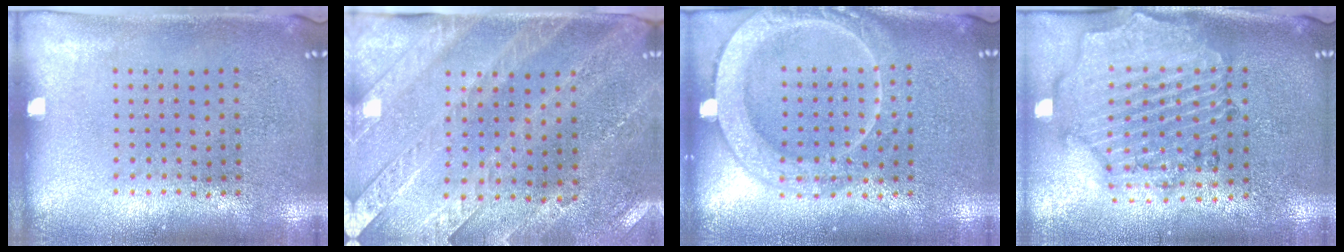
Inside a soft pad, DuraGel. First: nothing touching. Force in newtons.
{"total": 2.9, "press": 2.7, "slide": 1.2}
{"total": 3.7, "press": 3.7, "slide": 0.5}
{"total": 1.6, "press": 1.6, "slide": 0.4}